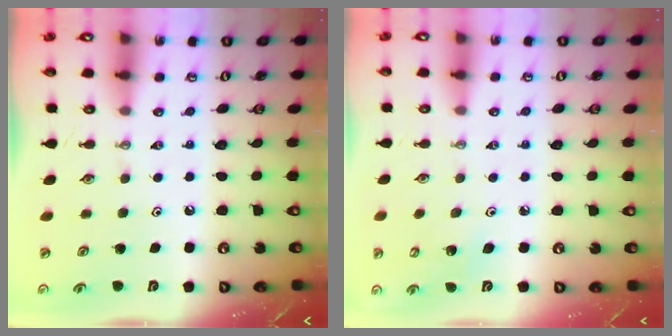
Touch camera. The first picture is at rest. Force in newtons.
{"total": 3.7, "press": 3.7, "slide": 0.4}